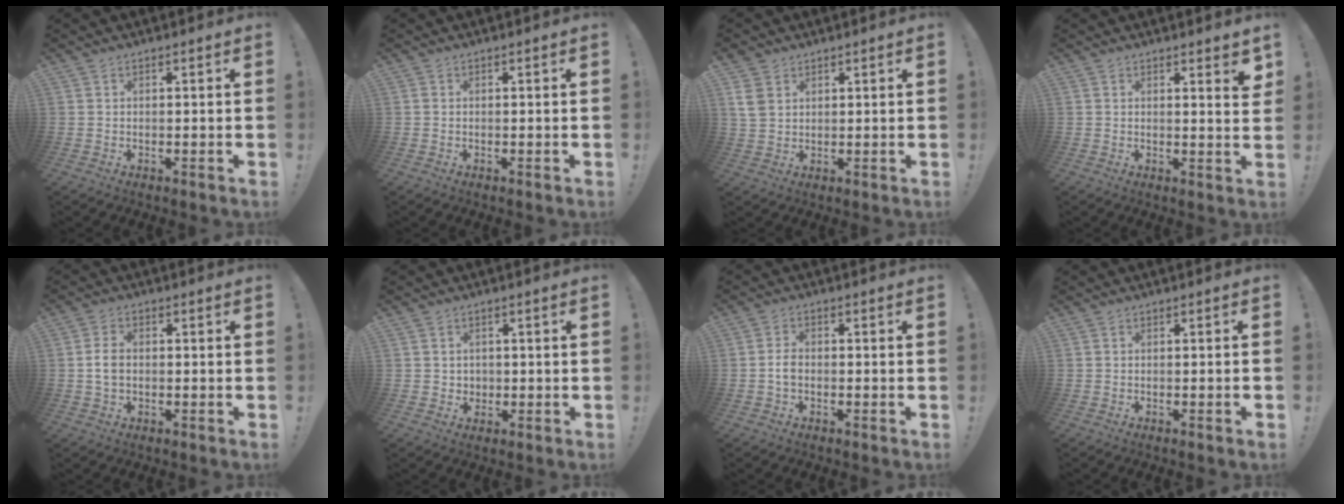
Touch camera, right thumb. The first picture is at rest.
{"total": 0.0}
{"total": 5.9, "force": [2.7, 4.1, 3.2], "torque": [-0.071, -0.001, 0.057]}
{"total": 2.9, "force": [2.1, 0.2, 2.1], "torque": [-0.018, -0.021, 0.030]}
{"total": 4.1, "force": [-0.2, 2.8, 3.1], "torque": [-0.059, 0.004, -0.008]}
{"total": 3.0, "force": [0.7, 2.8, 0.6], "torque": [-0.007, -0.003, 0.012]}
{"total": 2.8, "force": [-0.7, 1.8, 1.9], "torque": [-0.039, 0.007, -0.013]}
{"total": 1.4, "force": [-0.7, -0.2, 1.2], "torque": [-0.026, 0.001, -0.011]}